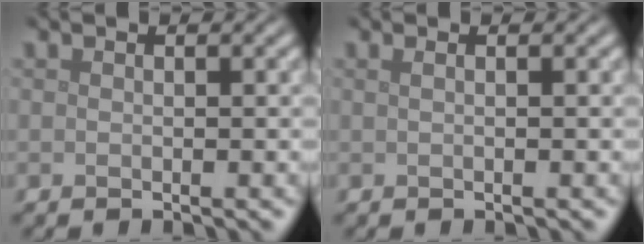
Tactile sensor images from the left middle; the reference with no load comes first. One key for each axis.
{"total": 1.0, "fx": 0.4, "fy": 0.5, "fz": 0.8, "tx": -0.005, "ty": -0.004, "tz": -0.003}